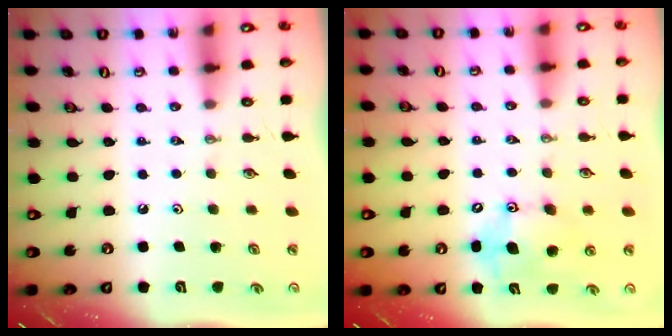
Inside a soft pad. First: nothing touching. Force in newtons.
{"total": 11.6, "press": 11.2, "slide": 2.9}